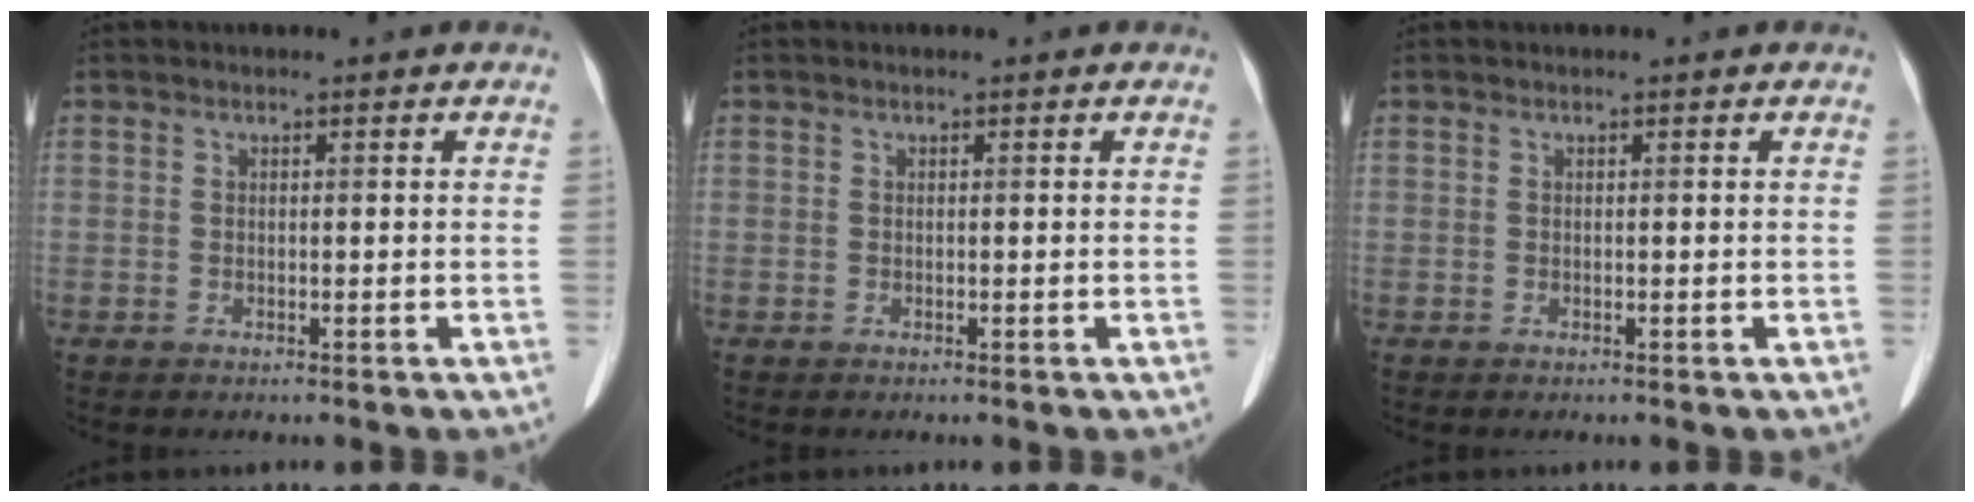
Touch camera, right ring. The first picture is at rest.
{"total": 0.0}
{"total": 0.0}